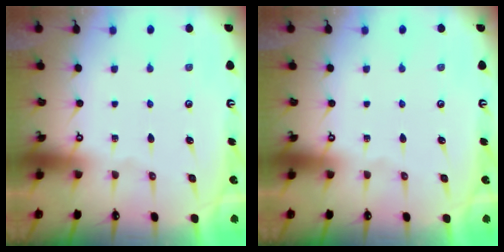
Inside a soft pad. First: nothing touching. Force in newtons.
{"total": 0.0}